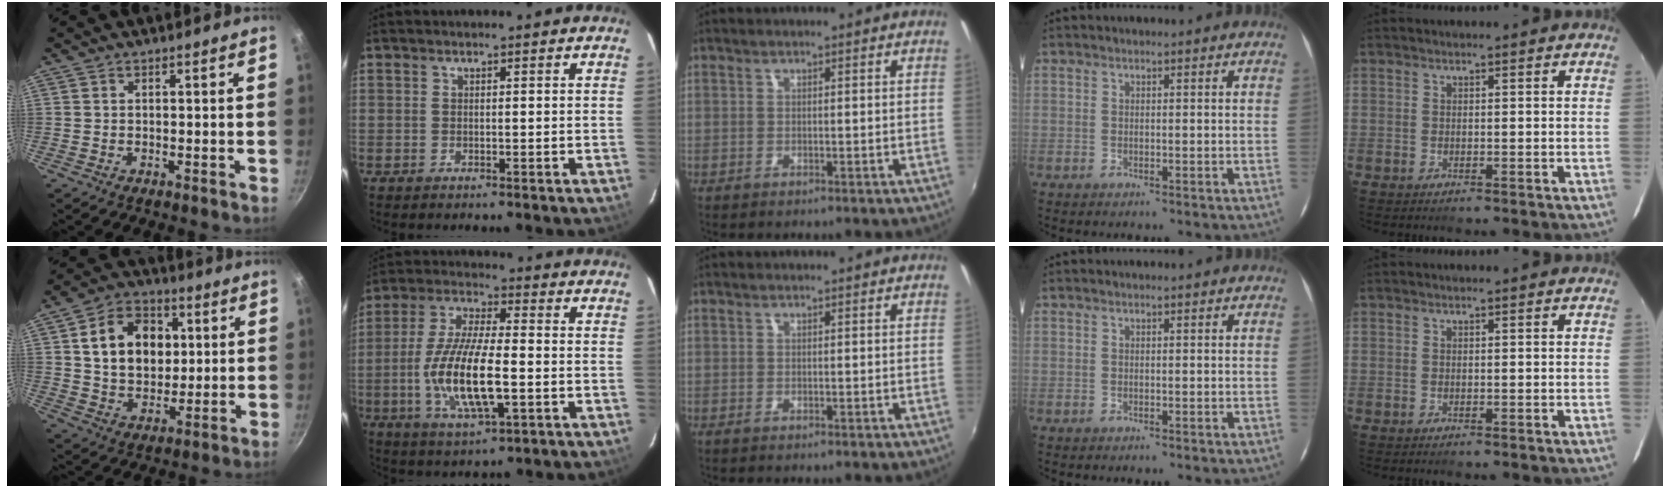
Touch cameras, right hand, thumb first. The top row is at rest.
{"thumb": {"total": 14.7, "force": [2.8, 11.0, 9.3], "torque": [-0.118, 0.006, 0.044]}, "index": {"total": 15.0, "force": [-3.3, 4.1, 14.0], "torque": [-0.287, -0.010, -0.062]}}